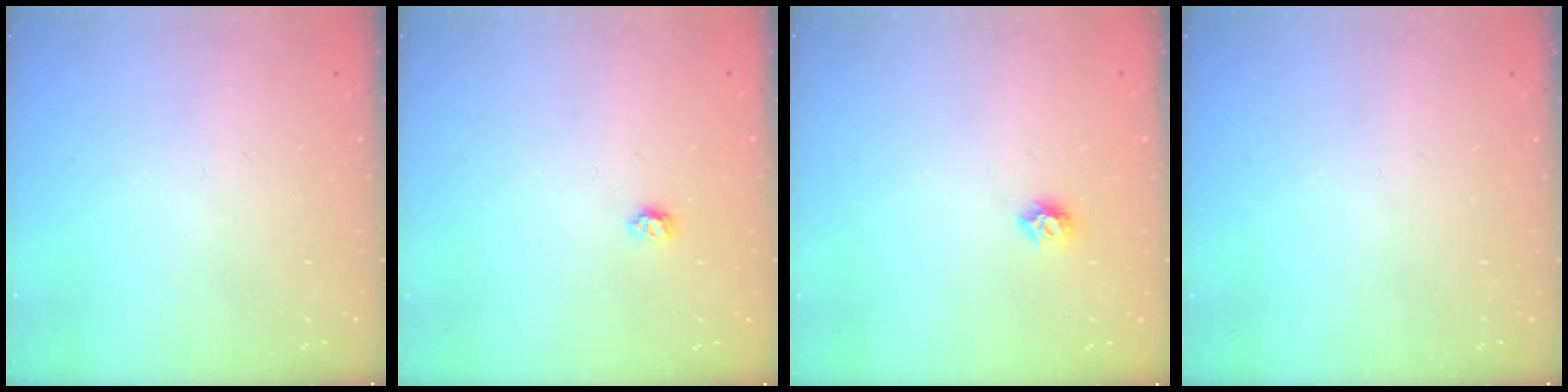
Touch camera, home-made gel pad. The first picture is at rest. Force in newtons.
{"total": 4.0, "press": 3.9, "slide": 0.6}
{"total": 6.0, "press": 5.9, "slide": 0.7}
{"total": 0.0}